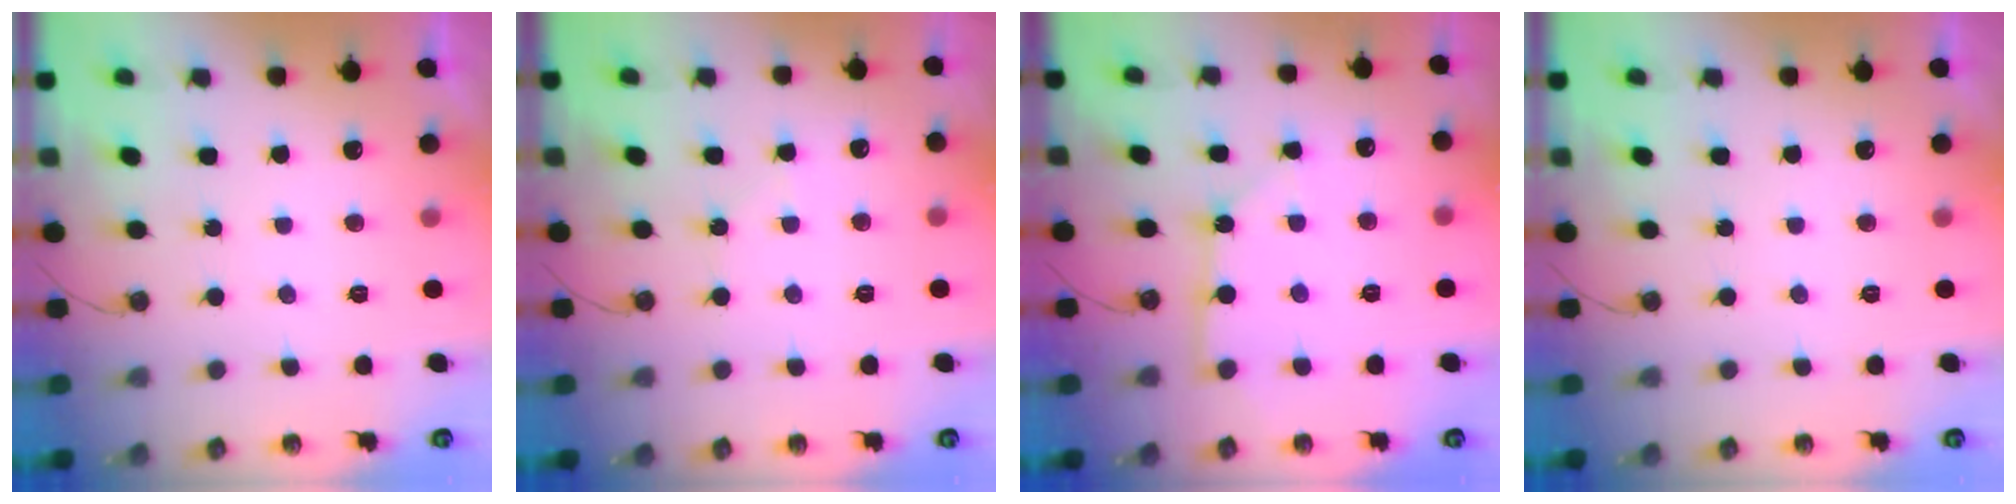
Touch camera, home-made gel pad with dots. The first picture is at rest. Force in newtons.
{"total": 3.8, "press": 3.8, "slide": 0.4}
{"total": 3.9, "press": 3.8, "slide": 0.3}
{"total": 0.0}